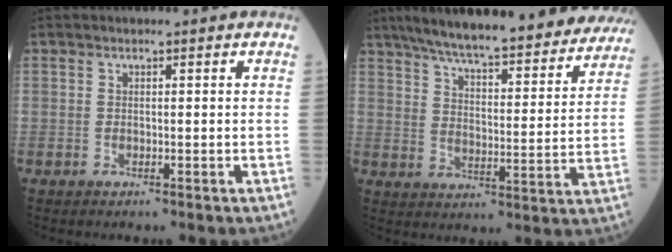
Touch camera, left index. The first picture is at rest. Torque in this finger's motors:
{"motor_torque": [0.60, -1.01, 0.51, 0.21]}